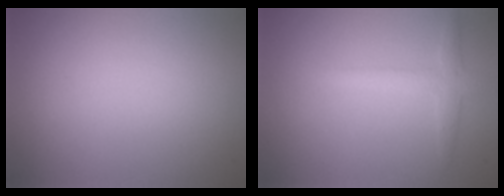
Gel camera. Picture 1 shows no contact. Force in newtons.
{"total": 1.9, "press": 1.9, "slide": 0.0}